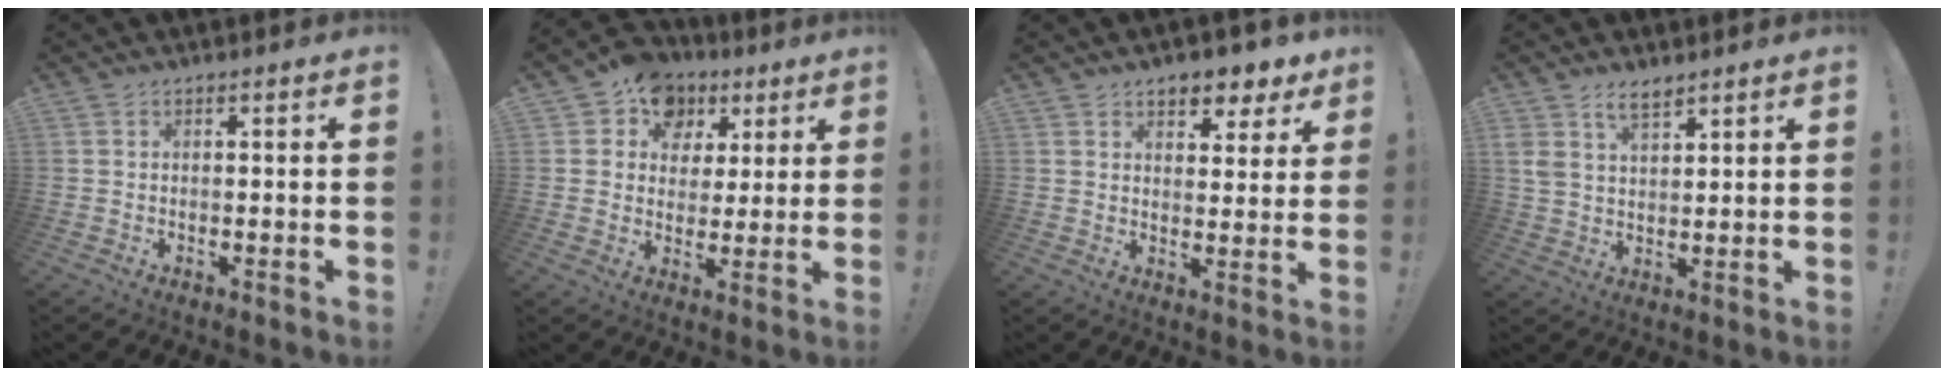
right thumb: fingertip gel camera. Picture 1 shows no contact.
{"total": 10.4, "force": [4.7, 8.9, 2.9], "torque": [-0.040, -0.023, 0.092]}
{"total": 7.1, "force": [5.3, 3.8, 2.9], "torque": [-0.029, -0.037, 0.095]}
{"total": 6.3, "force": [4.8, 2.7, 3.1], "torque": [-0.057, -0.019, 0.090]}